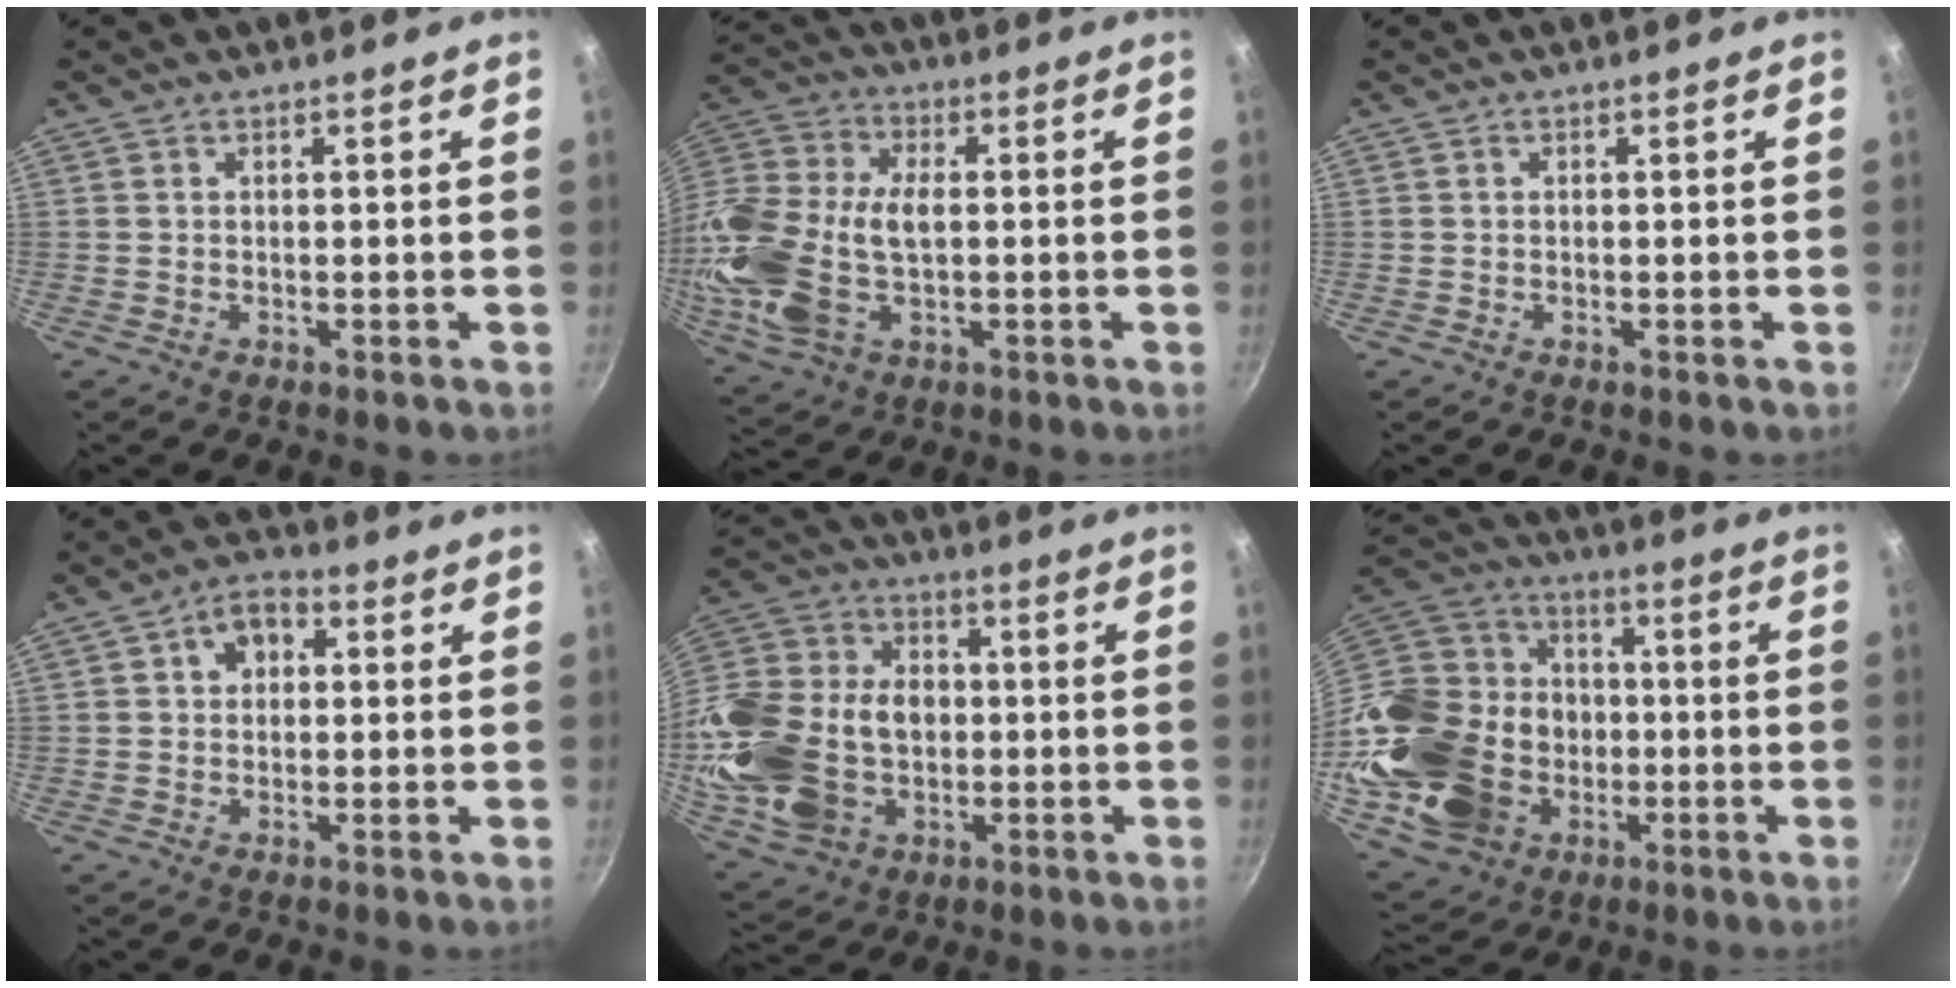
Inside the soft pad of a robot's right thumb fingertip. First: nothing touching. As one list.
[{"total": 20.0, "force": [-1.3, 12.4, 15.6], "torque": [-0.326, 0.022, -0.023]}, {"total": 0.0}, {"total": 6.3, "force": [1.6, 4.6, 4.0], "torque": [-0.034, 0.011, 0.015]}, {"total": 25.9, "force": [-2.6, 19.3, 17.0], "torque": [-0.340, 0.033, -0.029]}, {"total": 32.3, "force": [-6.3, 25.4, 19.0], "torque": [-0.378, 0.049, -0.081]}]